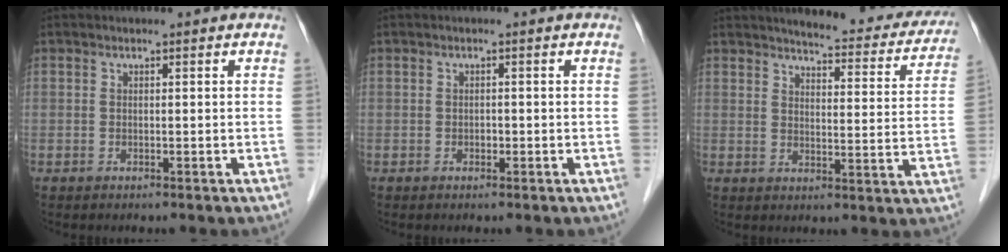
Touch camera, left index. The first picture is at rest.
{"total": 0.7, "force": [-0.2, 0.5, 0.4], "torque": [-0.007, 0.002, -0.005]}
{"total": 17.5, "force": [16.1, 3.3, 6.1], "torque": [-0.052, -0.041, 0.175]}